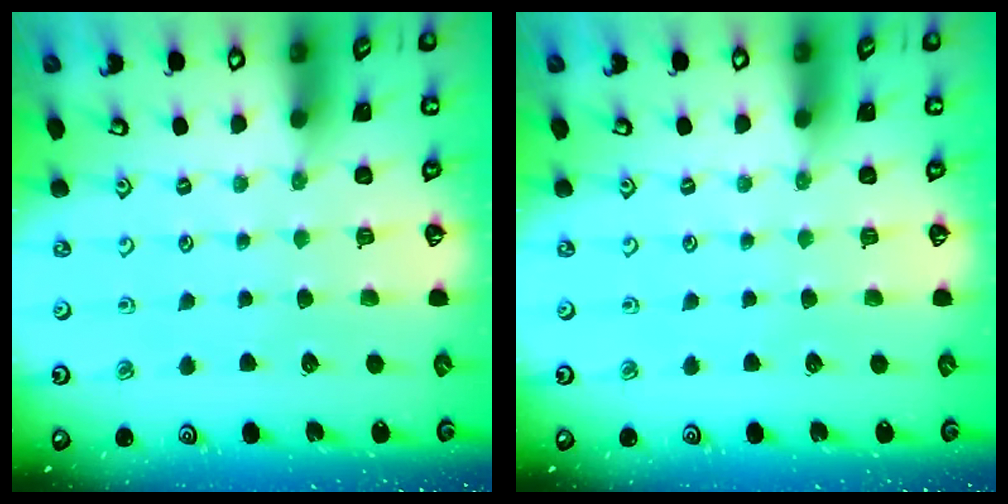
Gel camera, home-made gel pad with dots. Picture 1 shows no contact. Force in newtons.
{"total": 0.0}